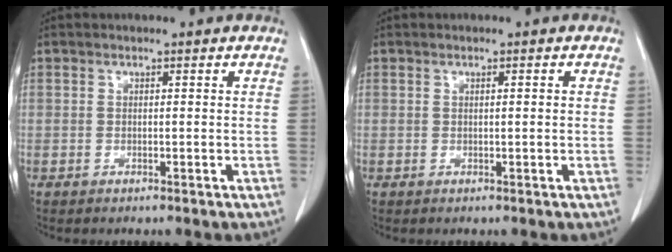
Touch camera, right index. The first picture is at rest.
{"total": 0.8, "force": [0.2, 0.0, 0.7], "torque": [-0.015, 0.001, 0.003]}